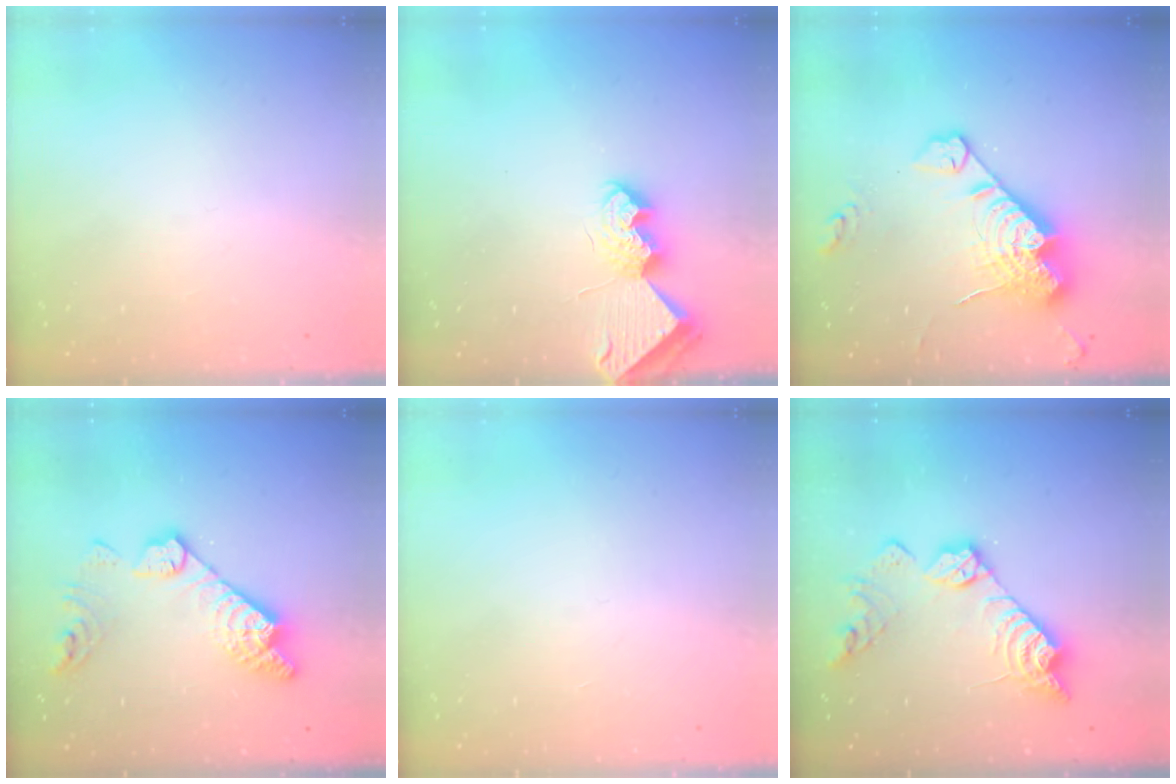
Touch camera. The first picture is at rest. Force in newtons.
{"total": 8.0, "press": 8.0, "slide": 0.3}
{"total": 19.0, "press": 18.9, "slide": 1.7}
{"total": 15.6, "press": 15.5, "slide": 1.2}
{"total": 0.0}
{"total": 15.8, "press": 15.8, "slide": 0.8}